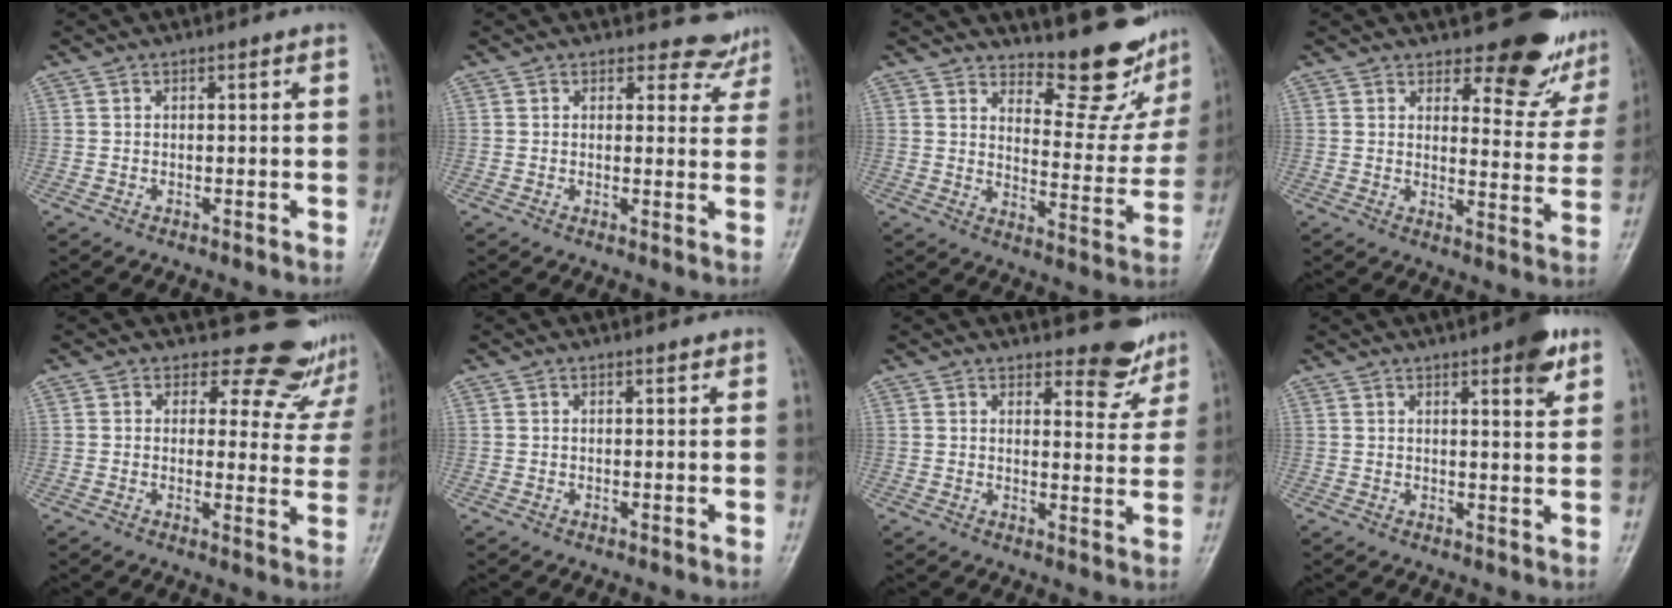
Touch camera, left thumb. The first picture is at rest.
{"total": 5.0, "force": [4.4, 2.2, -0.6], "torque": [0.039, -0.034, 0.034]}
{"total": 14.3, "force": [12.7, 4.1, 5.2], "torque": [-0.035, -0.119, 0.166]}
{"total": 13.8, "force": [11.5, 5.4, 5.2], "torque": [-0.019, -0.098, 0.130]}
{"total": 12.8, "force": [11.6, 5.4, 1.3], "torque": [0.038, -0.094, 0.110]}
{"total": 1.0, "force": [0.8, 0.3, 0.4], "torque": [-0.006, -0.005, 0.011]}
{"total": 7.4, "force": [6.2, 3.1, 2.6], "torque": [-0.005, -0.052, 0.075]}
{"total": 6.8, "force": [4.0, 1.7, 5.2], "torque": [-0.060, -0.018, 0.049]}